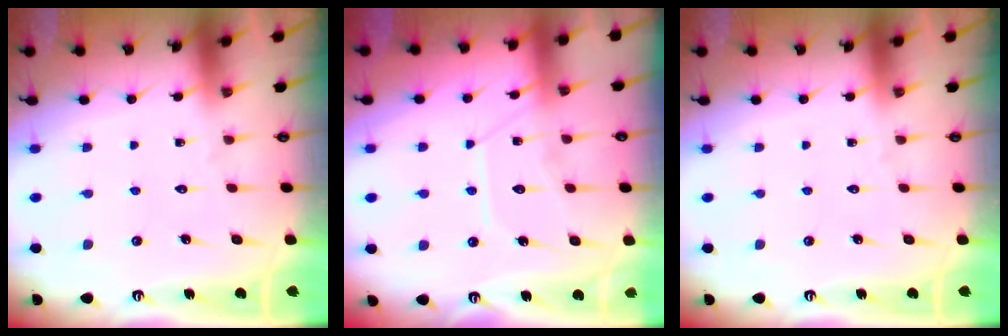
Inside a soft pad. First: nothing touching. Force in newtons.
{"total": 10.2, "press": 10.2, "slide": 0.9}
{"total": 0.0}